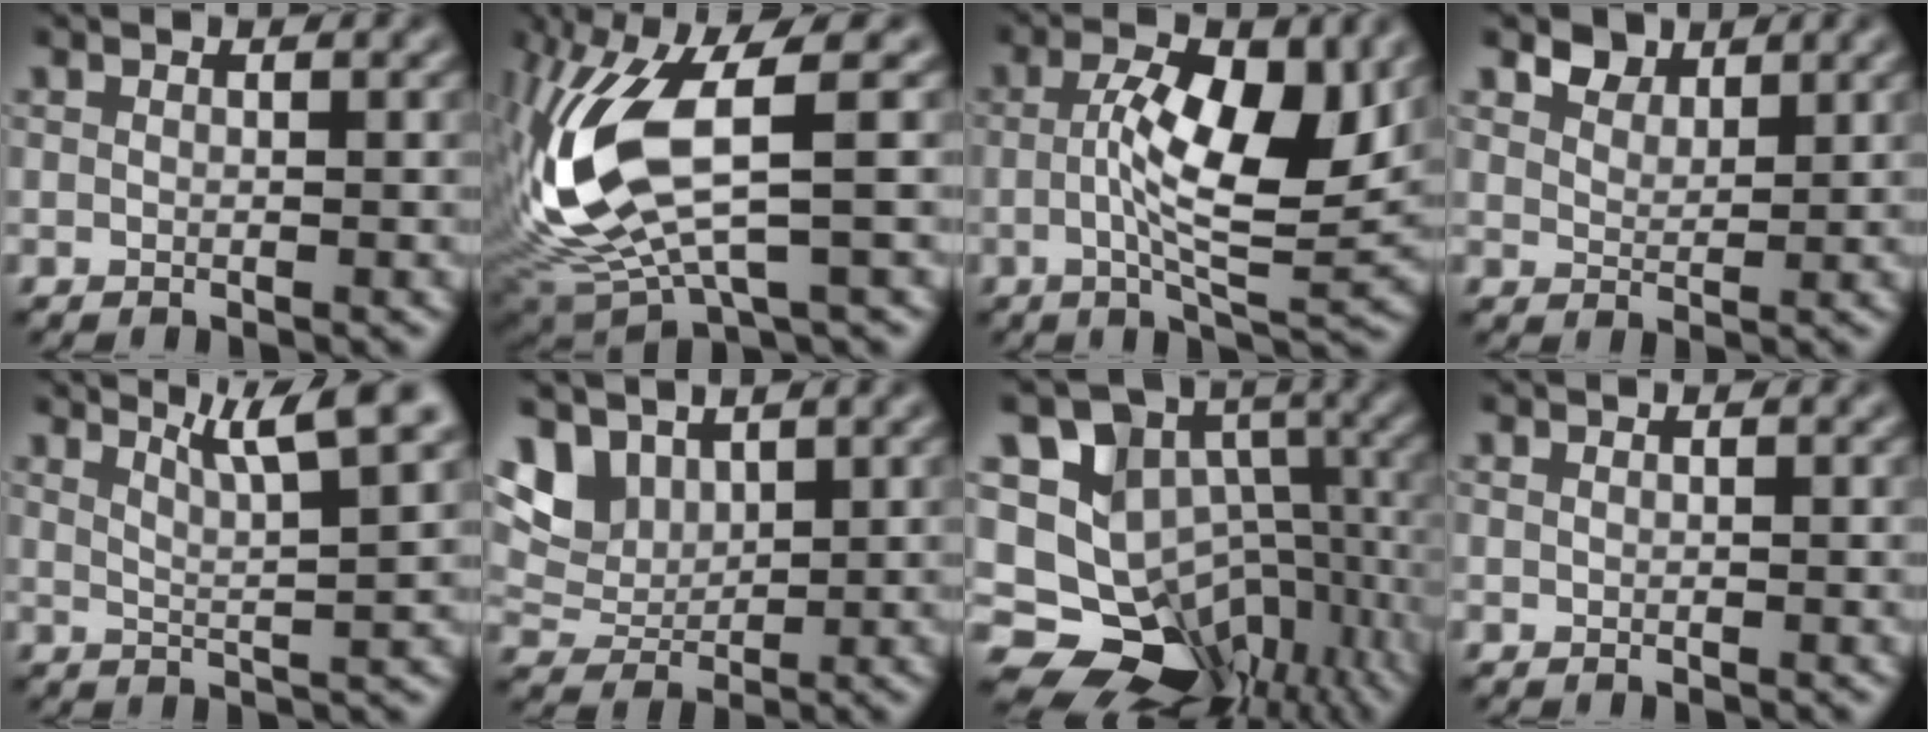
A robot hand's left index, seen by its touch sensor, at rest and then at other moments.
{"total": 10.3, "force": [1.2, 3.6, 9.6], "torque": [-0.222, -0.010, 0.025]}
{"total": 8.3, "force": [0.7, 2.8, 7.8], "torque": [-0.129, 0.001, 0.011]}
{"total": 2.6, "force": [2.2, 1.2, 0.7], "torque": [-0.020, -0.006, 0.043]}
{"total": 6.4, "force": [4.6, 1.2, 4.3], "torque": [-0.054, 0.022, 0.047]}
{"total": 4.8, "force": [2.9, 2.9, 2.3], "torque": [-0.057, -0.003, 0.062]}
{"total": 12.4, "force": [-4.0, 10.4, 5.6], "torque": [-0.104, 0.009, -0.052]}
{"total": 0.0}